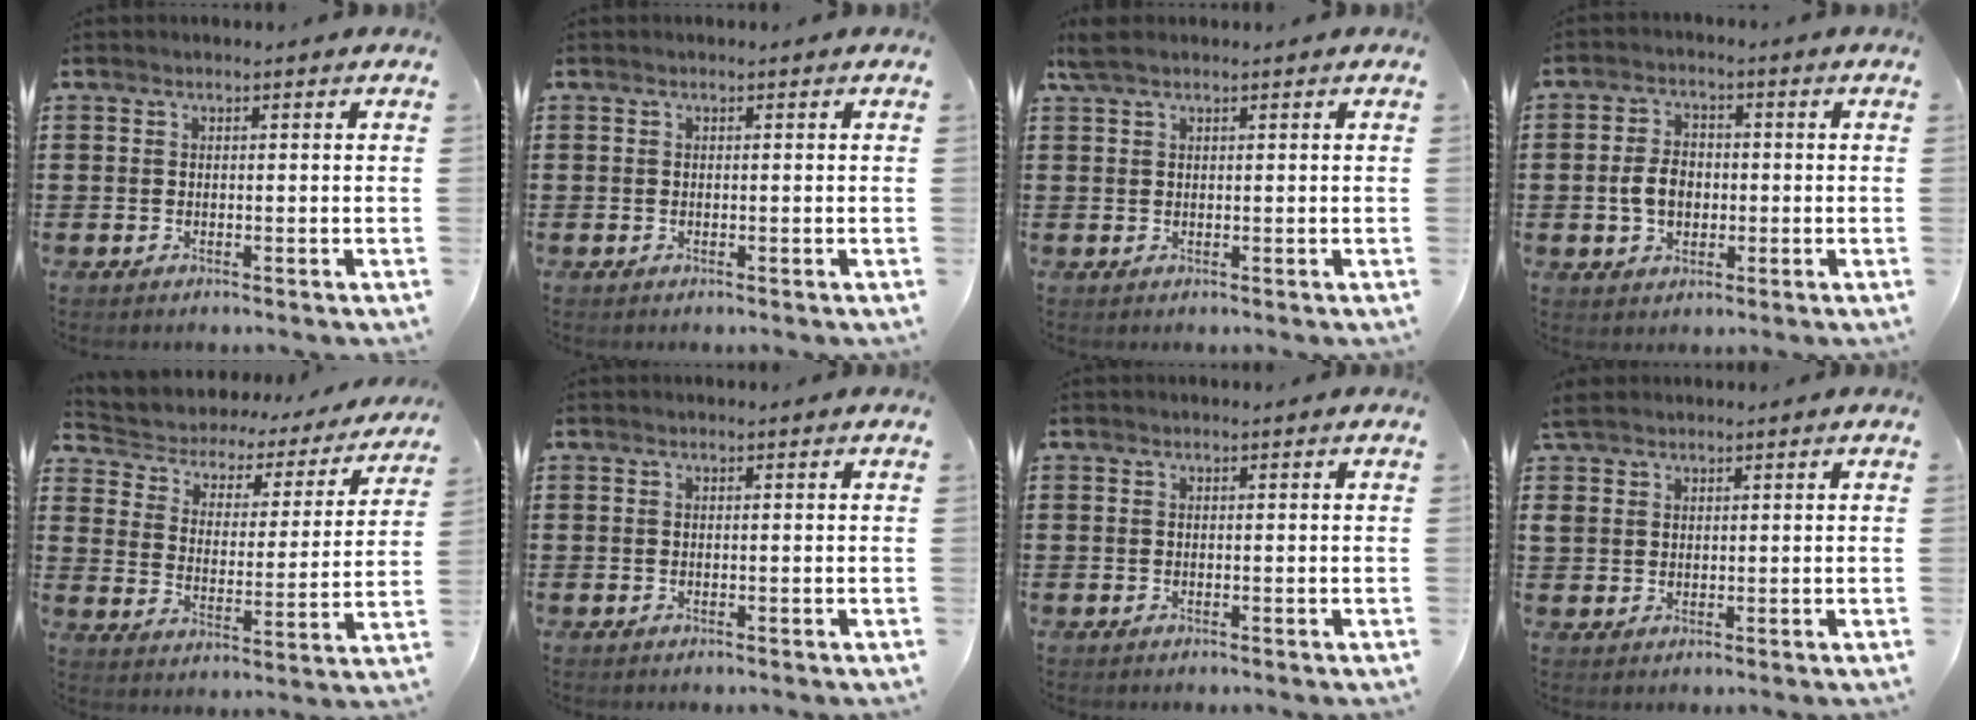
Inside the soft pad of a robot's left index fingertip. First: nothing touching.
{"total": 0.0}
{"total": 1.9, "force": [1.3, 0.6, 1.2], "torque": [-0.028, 0.004, 0.023]}
{"total": 5.2, "force": [-0.6, 3.5, 3.8], "torque": [-0.081, 0.000, -0.017]}
{"total": 3.0, "force": [2.4, 1.7, 0.7], "torque": [-0.033, -0.023, 0.029]}
{"total": 0.0}
{"total": 0.0}
{"total": 3.2, "force": [2.1, 2.4, 0.7], "torque": [-0.027, 0.014, 0.040]}